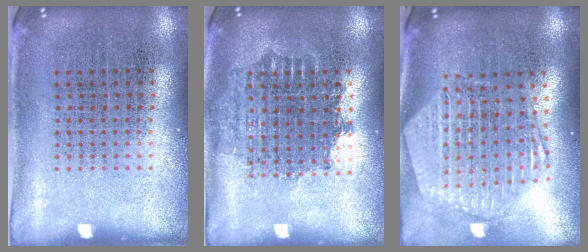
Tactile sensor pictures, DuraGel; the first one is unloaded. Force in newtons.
{"total": 1.7, "press": 1.4, "slide": 1.0}
{"total": 2.6, "press": 2.1, "slide": 1.5}